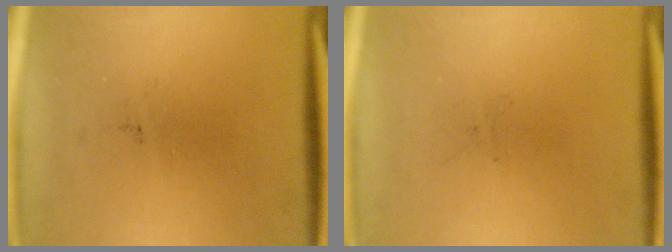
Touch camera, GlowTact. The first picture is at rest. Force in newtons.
{"total": 0.0}